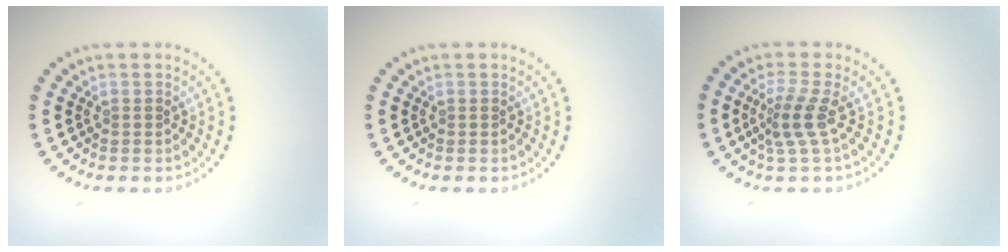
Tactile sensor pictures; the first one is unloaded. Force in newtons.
{"total": 0.0}
{"total": 2.7, "press": 1.9, "slide": 1.9}